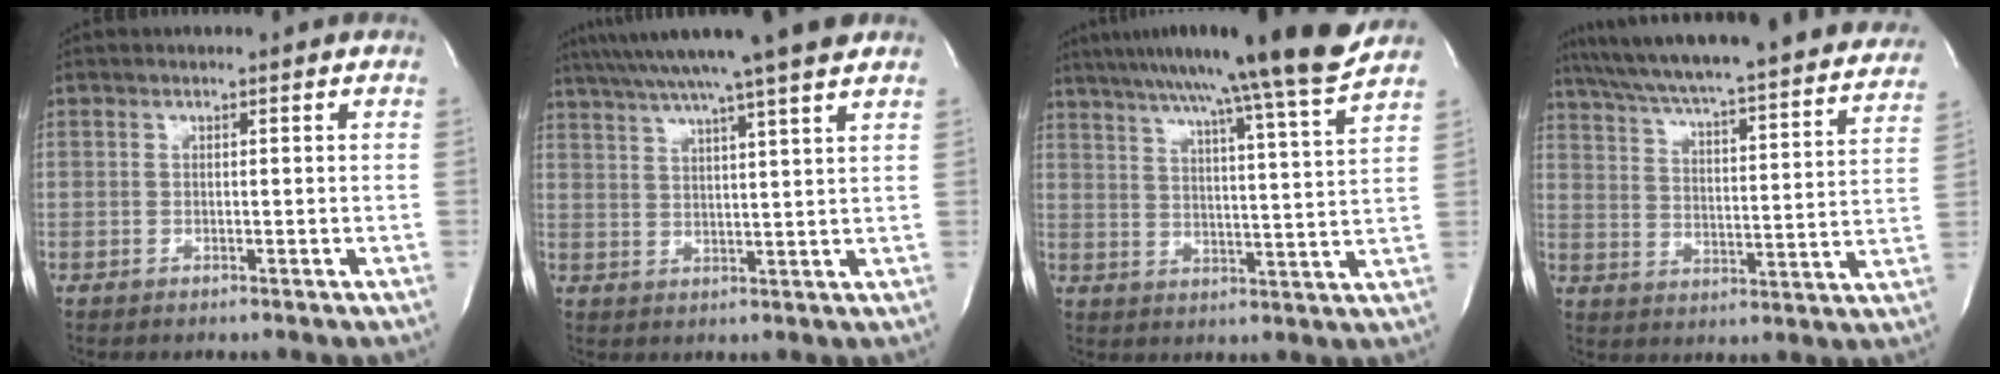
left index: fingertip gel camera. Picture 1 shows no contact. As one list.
[{"total": 15.0, "force": [12.3, -1.2, 8.4], "torque": [-0.151, 0.013, 0.175]}, {"total": 20.2, "force": [17.1, -2.2, 10.6], "torque": [-0.177, -0.029, 0.235]}, {"total": 32.6, "force": [29.4, 3.3, 13.8], "torque": [-0.227, -0.063, 0.371]}]